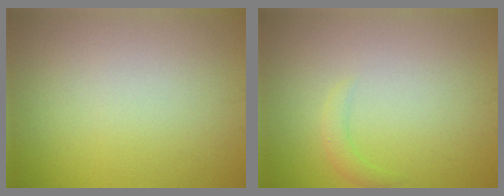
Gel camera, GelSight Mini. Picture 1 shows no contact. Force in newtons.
{"total": 1.3, "press": 1.3, "slide": 0.1}